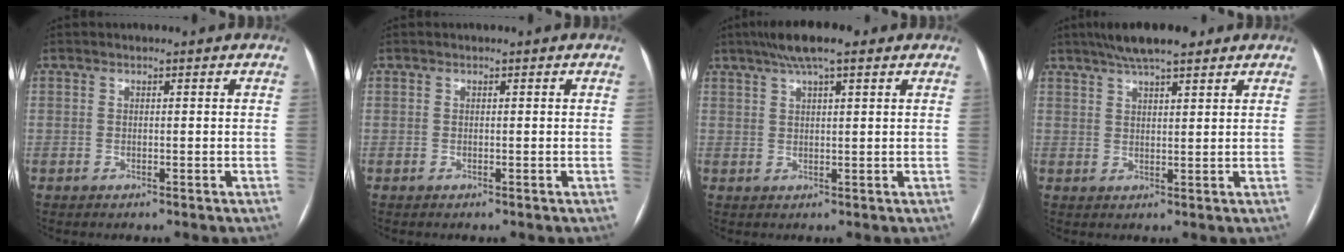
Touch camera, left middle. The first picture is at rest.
{"total": 0.0}
{"total": 7.6, "force": [5.2, 1.2, 5.4], "torque": [-0.090, 0.031, 0.081]}
{"total": 8.6, "force": [6.5, 1.6, 5.4], "torque": [-0.086, 0.028, 0.104]}